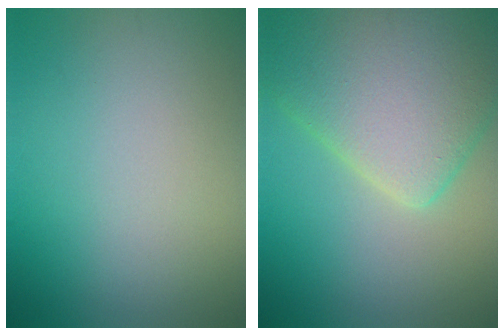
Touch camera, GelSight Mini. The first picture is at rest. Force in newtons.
{"total": 10.0, "press": 10.0, "slide": 0.5}